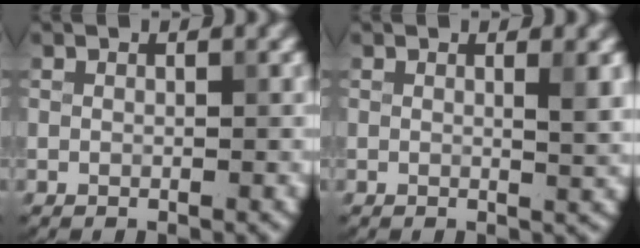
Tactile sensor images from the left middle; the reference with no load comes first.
{"total": 2.1, "force": [0.6, 0.6, 2.0], "torque": [-0.018, 0.000, 0.005]}